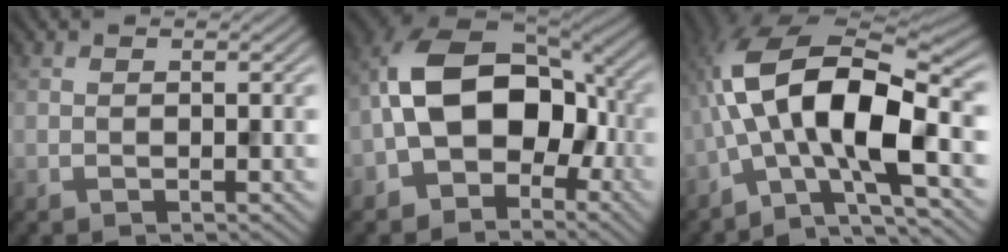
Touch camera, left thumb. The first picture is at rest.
{"total": 13.8, "force": [-2.7, 9.4, 9.7], "torque": [-0.177, 0.003, -0.063]}
{"total": 14.1, "force": [-2.1, 5.5, 12.8], "torque": [-0.235, 0.012, -0.055]}